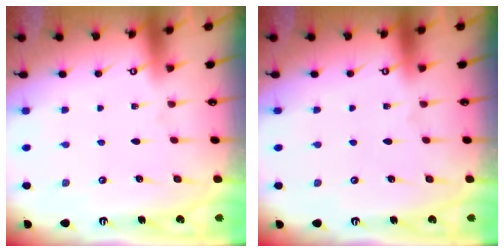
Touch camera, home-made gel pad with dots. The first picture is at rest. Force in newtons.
{"total": 0.0}